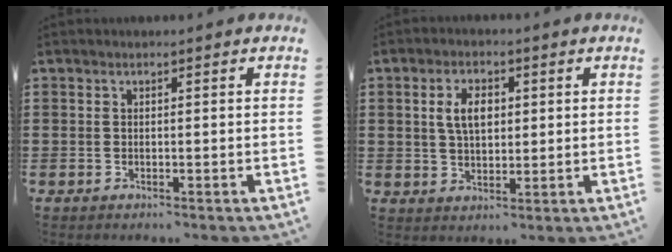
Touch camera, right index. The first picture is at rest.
{"total": 5.0, "force": [1.1, 3.0, 3.9], "torque": [-0.078, 0.010, 0.015]}